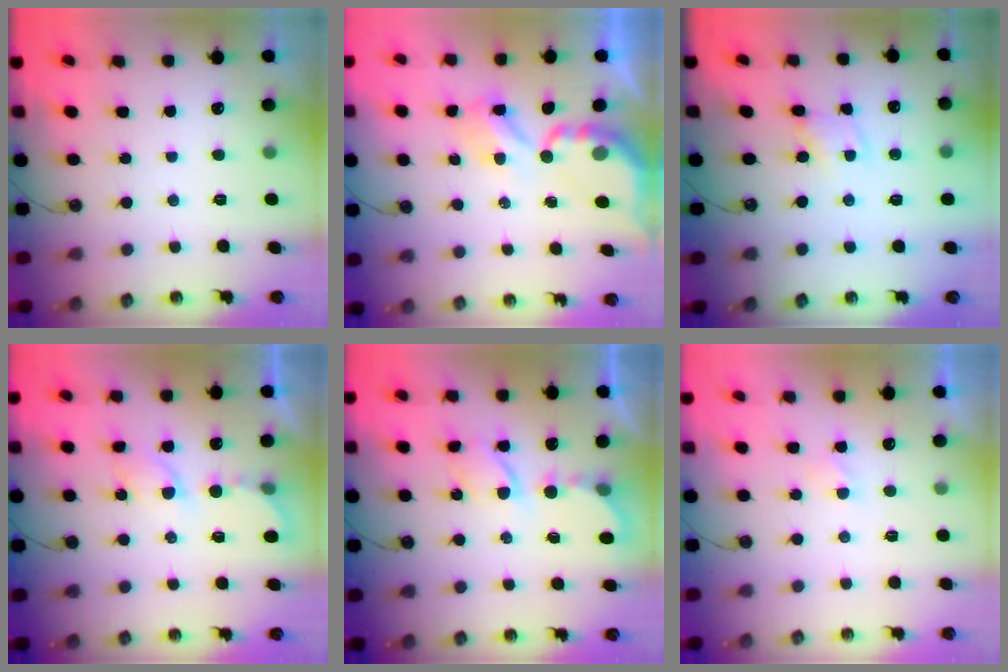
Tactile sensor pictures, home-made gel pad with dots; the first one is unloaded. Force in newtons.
{"total": 6.3, "press": 6.3, "slide": 0.4}
{"total": 1.8, "press": 1.8, "slide": 0.2}
{"total": 6.2, "press": 6.2, "slide": 0.2}
{"total": 6.0, "press": 6.0, "slide": 0.2}
{"total": 1.4, "press": 1.4, "slide": 0.3}